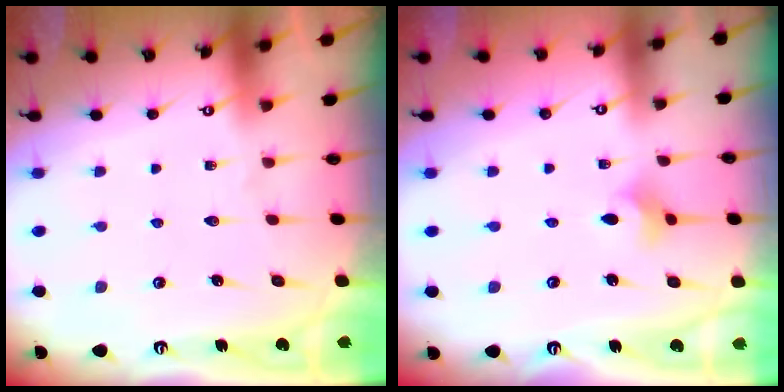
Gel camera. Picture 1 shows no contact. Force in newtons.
{"total": 4.2, "press": 4.1, "slide": 0.8}